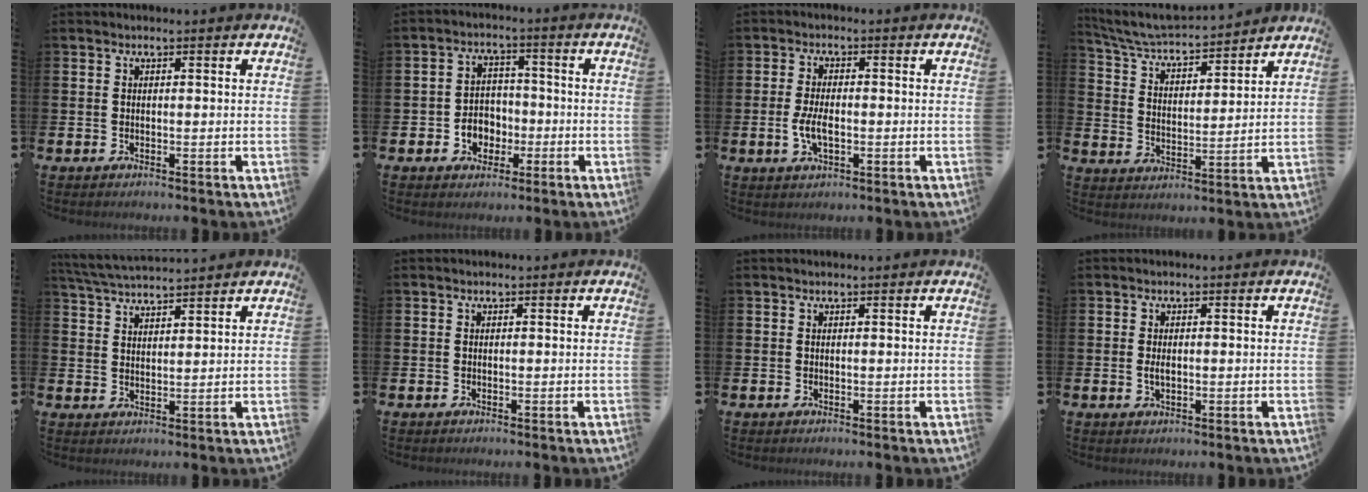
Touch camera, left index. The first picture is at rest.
{"total": 4.1, "force": [-1.2, 3.7, 1.4], "torque": [-0.020, -0.003, -0.029]}
{"total": 3.9, "force": [-0.6, 1.9, 3.4], "torque": [-0.054, 0.002, -0.011]}
{"total": 5.6, "force": [5.4, 0.7, 1.3], "torque": [-0.049, -0.046, 0.089]}
{"total": 4.5, "force": [4.5, 0.2, 0.8], "torque": [-0.028, -0.022, 0.080]}
{"total": 0.0}
{"total": 0.0}
{"total": 1.5, "force": [0.0, 0.8, 1.2], "torque": [-0.018, 0.001, -0.003]}